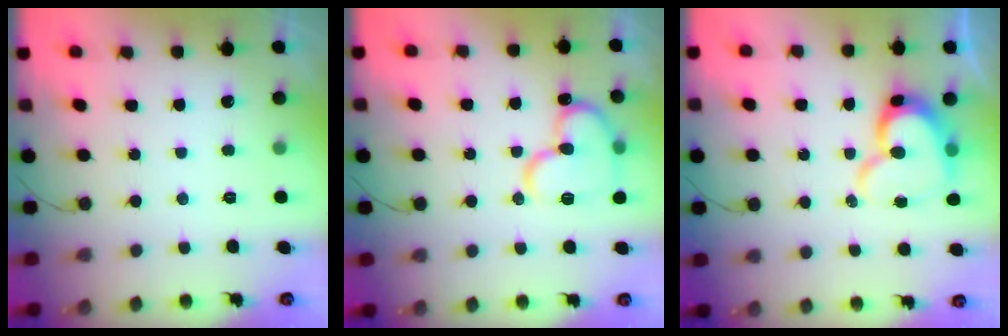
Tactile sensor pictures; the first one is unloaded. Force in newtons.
{"total": 15.0, "press": 14.8, "slide": 2.2}
{"total": 13.4, "press": 13.4, "slide": 1.3}